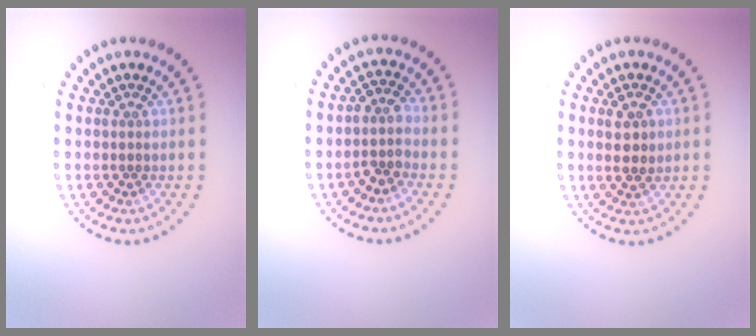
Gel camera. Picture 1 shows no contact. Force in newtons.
{"total": 2.1, "press": 1.7, "slide": 1.3}
{"total": 2.4, "press": 2.3, "slide": 0.5}